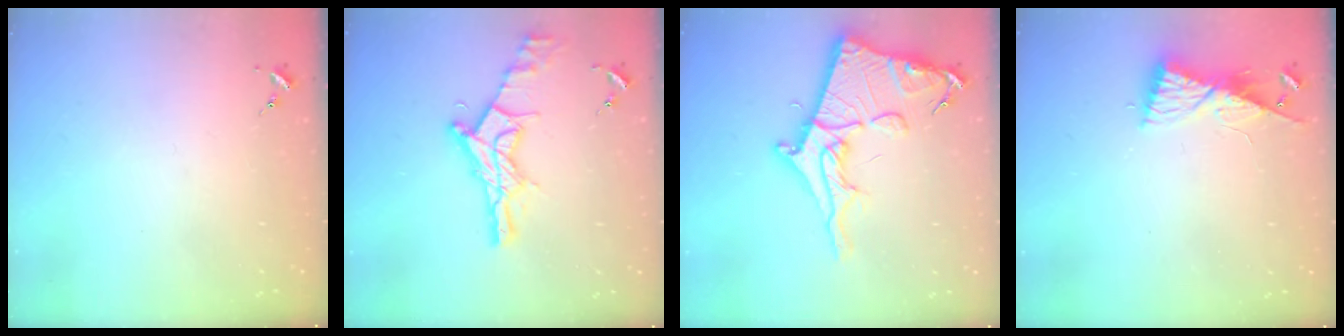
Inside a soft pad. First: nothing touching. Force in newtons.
{"total": 17.3, "press": 17.2, "slide": 1.4}
{"total": 19.2, "press": 19.1, "slide": 1.8}
{"total": 8.5, "press": 8.5, "slide": 0.7}